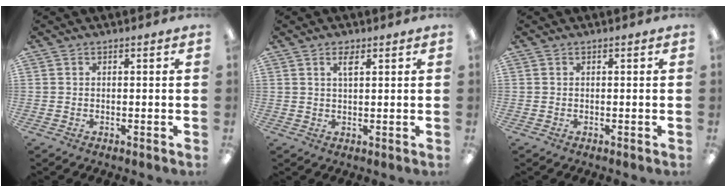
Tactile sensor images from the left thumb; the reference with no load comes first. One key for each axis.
{"total": 2.7, "fx": 1.6, "fy": 1.0, "fz": 1.9, "tx": -0.036, "ty": 0.001, "tz": 0.026}
{"total": 0.0}